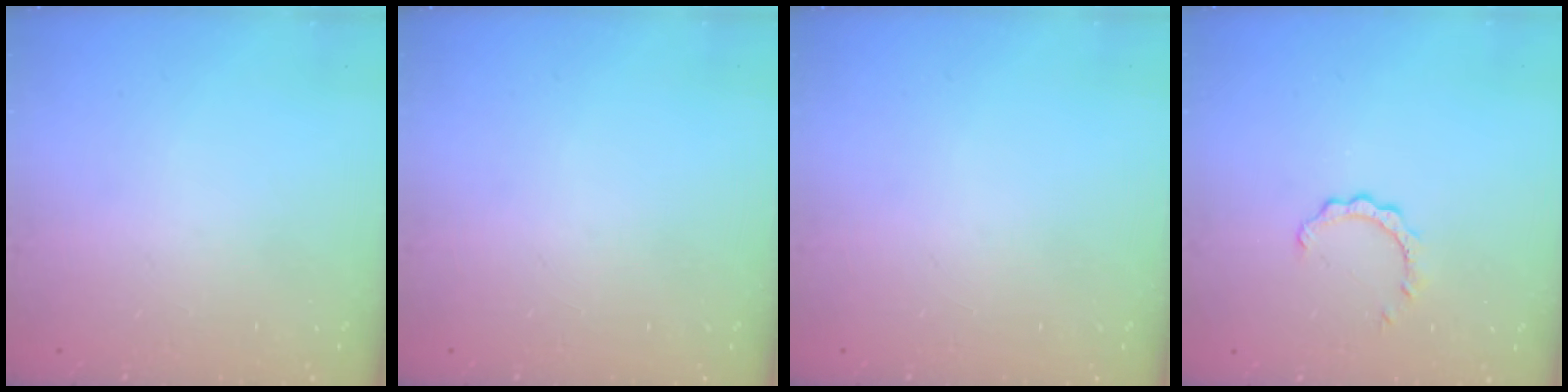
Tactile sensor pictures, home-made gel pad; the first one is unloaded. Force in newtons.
{"total": 0.0}
{"total": 0.0}
{"total": 2.1, "press": 2.1, "slide": 0.2}